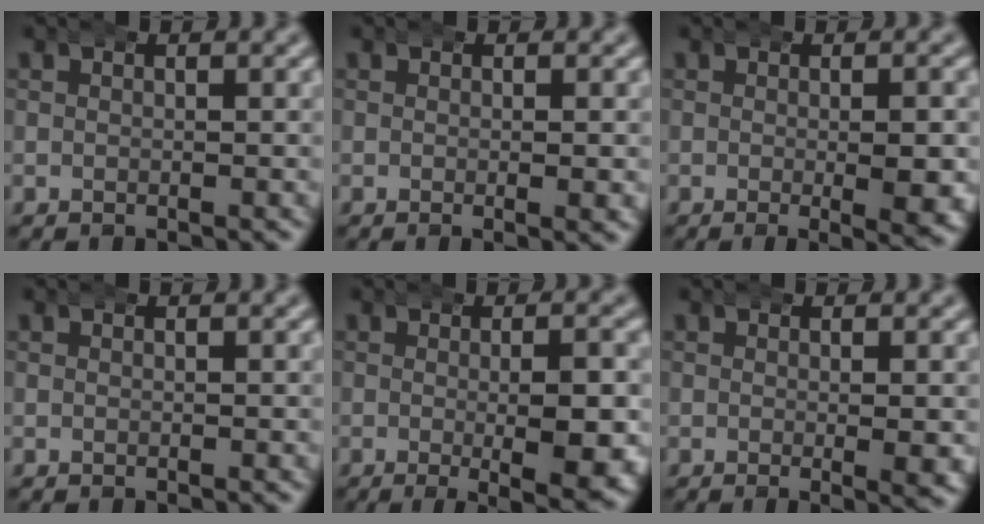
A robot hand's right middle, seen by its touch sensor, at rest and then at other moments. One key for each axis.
{"total": 1.2, "fx": 0.1, "fy": 0.1, "fz": 1.2, "tx": -0.018, "ty": 0.002, "tz": -0.001}
{"total": 4.9, "fx": -1.1, "fy": 1.2, "fz": 4.6, "tx": -0.062, "ty": -0.003, "tz": -0.019}
{"total": 0.0}
{"total": 7.9, "fx": -2.2, "fy": 2.4, "fz": 7.2, "tx": -0.095, "ty": -0.010, "tz": -0.029}
{"total": 2.4, "fx": -0.2, "fy": 0.3, "fz": 2.4, "tx": -0.032, "ty": 0.000, "tz": -0.006}